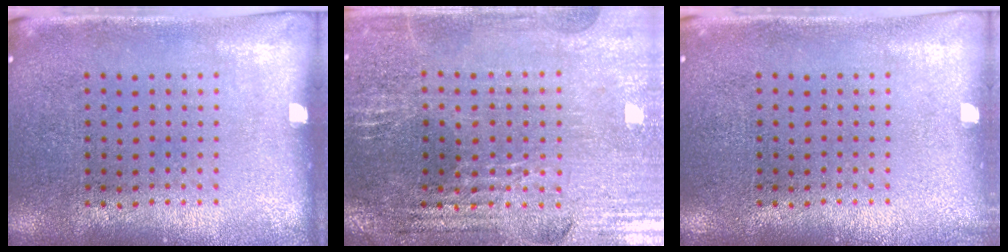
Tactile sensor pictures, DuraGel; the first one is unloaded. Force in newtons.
{"total": 2.9, "press": 2.8, "slide": 0.5}
{"total": 0.5, "press": 0.5, "slide": 0.1}